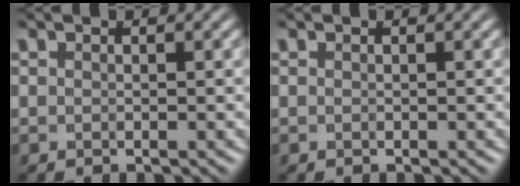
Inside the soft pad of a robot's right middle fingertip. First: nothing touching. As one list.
[{"total": 0.0}]